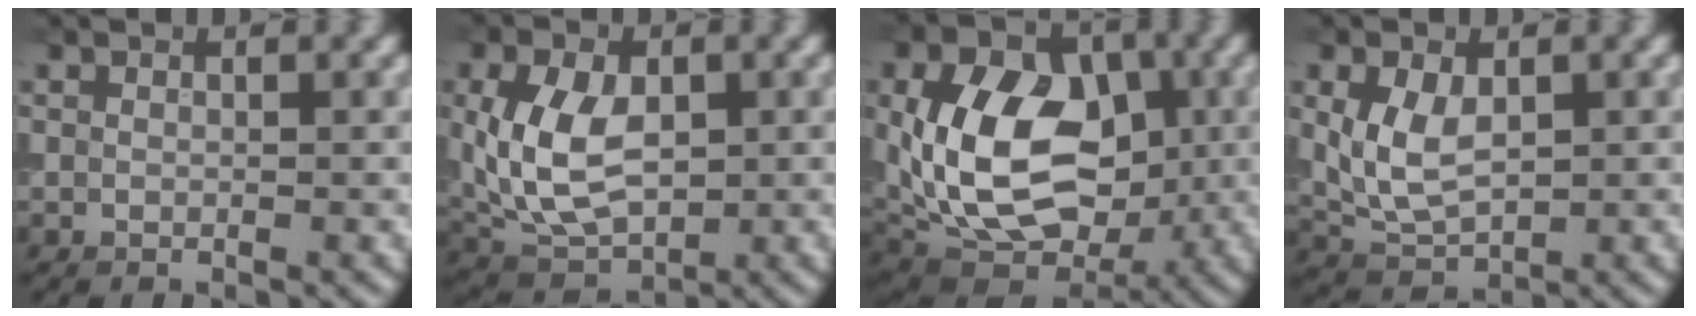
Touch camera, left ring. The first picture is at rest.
{"total": 7.9, "force": [0.4, 5.1, 6.1], "torque": [-0.133, 0.001, 0.006]}
{"total": 12.4, "force": [0.0, 8.4, 9.1], "torque": [-0.169, -0.008, -0.004]}
{"total": 4.7, "force": [0.7, 2.9, 3.6], "torque": [-0.080, 0.003, 0.020]}